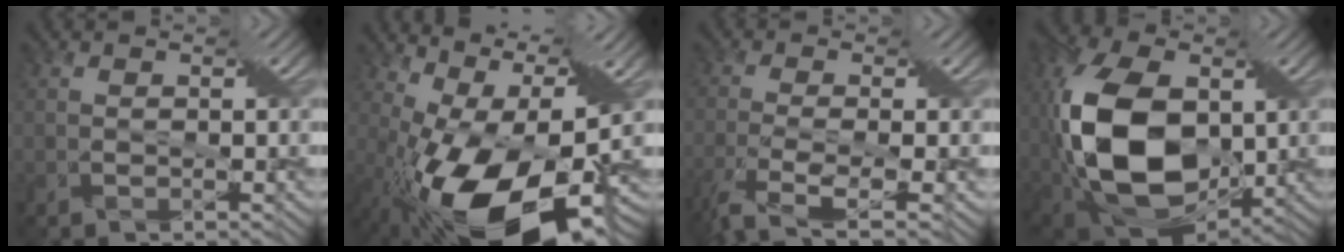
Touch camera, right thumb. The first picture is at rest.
{"total": 16.0, "force": [-3.9, 6.2, 14.3], "torque": [-0.255, -0.001, -0.064]}
{"total": 7.1, "force": [-4.2, 1.5, 5.5], "torque": [-0.127, -0.016, -0.083]}
{"total": 17.9, "force": [0.3, 11.3, 13.8], "torque": [-0.330, -0.024, 0.011]}